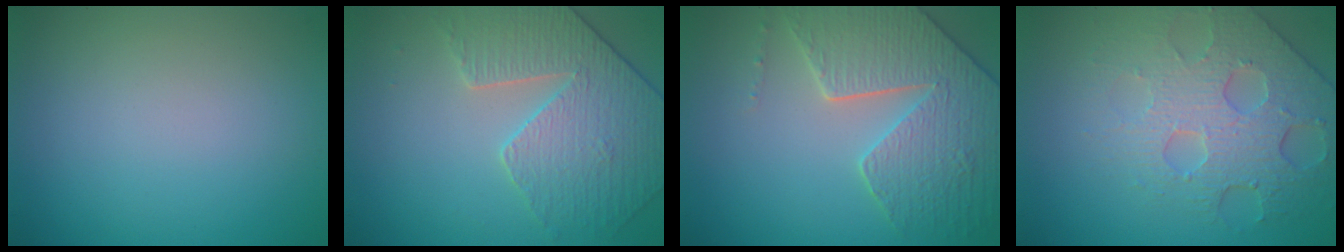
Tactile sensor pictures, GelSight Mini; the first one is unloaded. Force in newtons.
{"total": 4.2, "press": 4.1, "slide": 0.8}
{"total": 6.0, "press": 5.3, "slide": 2.9}
{"total": 5.2, "press": 4.6, "slide": 2.3}